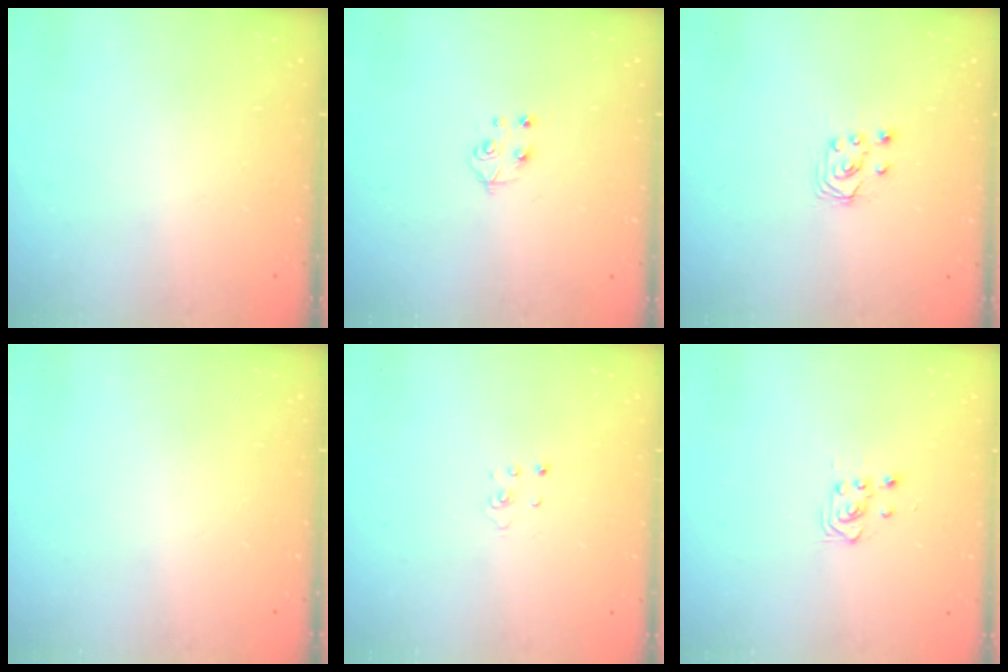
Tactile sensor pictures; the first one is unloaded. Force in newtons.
{"total": 5.0, "press": 4.9, "slide": 0.5}
{"total": 3.0, "press": 3.0, "slide": 0.3}
{"total": 0.0}
{"total": 1.1, "press": 1.1, "slide": 0.1}
{"total": 3.6, "press": 3.4, "slide": 1.1}